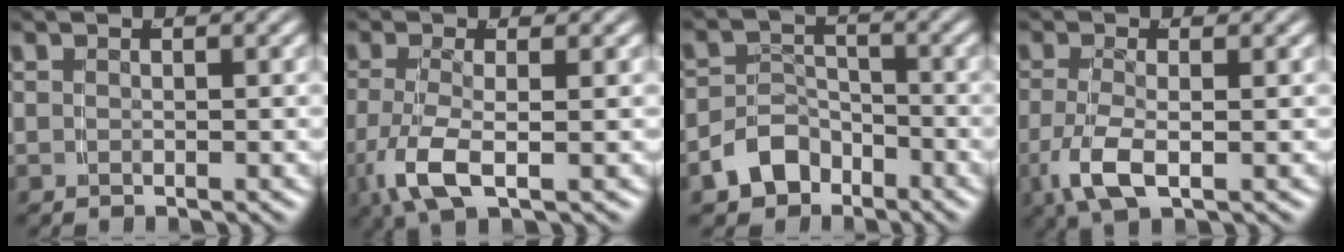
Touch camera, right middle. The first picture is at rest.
{"total": 4.2, "force": [-1.3, 1.5, 3.7], "torque": [-0.094, -0.017, -0.013]}
{"total": 4.2, "force": [-2.8, 2.8, 1.3], "torque": [-0.023, -0.004, -0.050]}
{"total": 3.7, "force": [-1.2, 1.3, 3.3], "torque": [-0.078, -0.013, -0.015]}